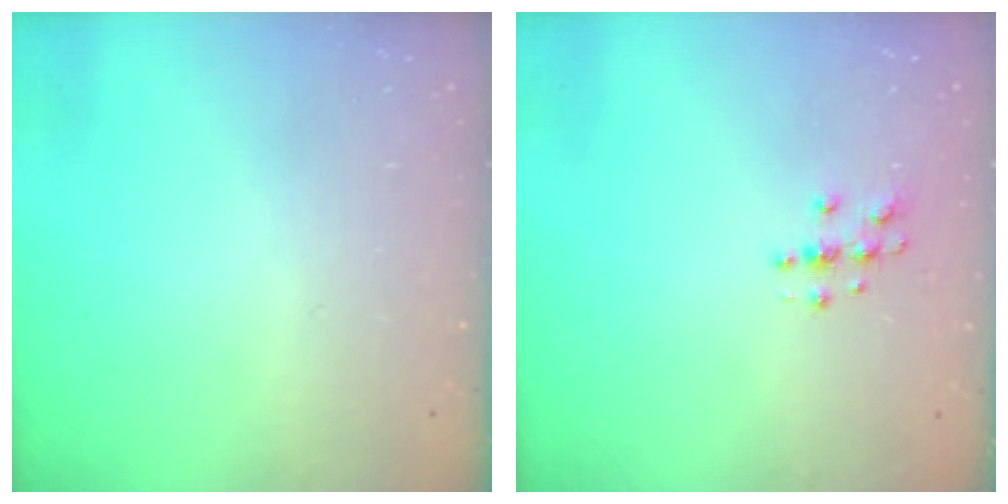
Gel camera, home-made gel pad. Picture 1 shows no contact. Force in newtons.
{"total": 3.9, "press": 3.9, "slide": 0.4}